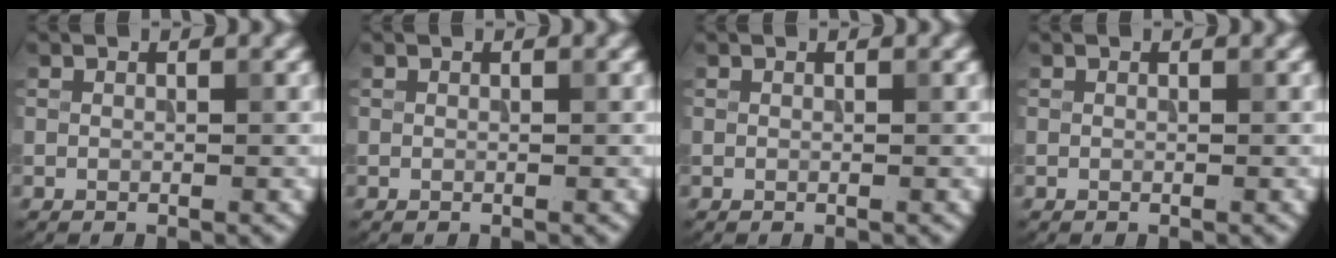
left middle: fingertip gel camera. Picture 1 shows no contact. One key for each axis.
{"total": 0.0}
{"total": 0.0}
{"total": 0.0}